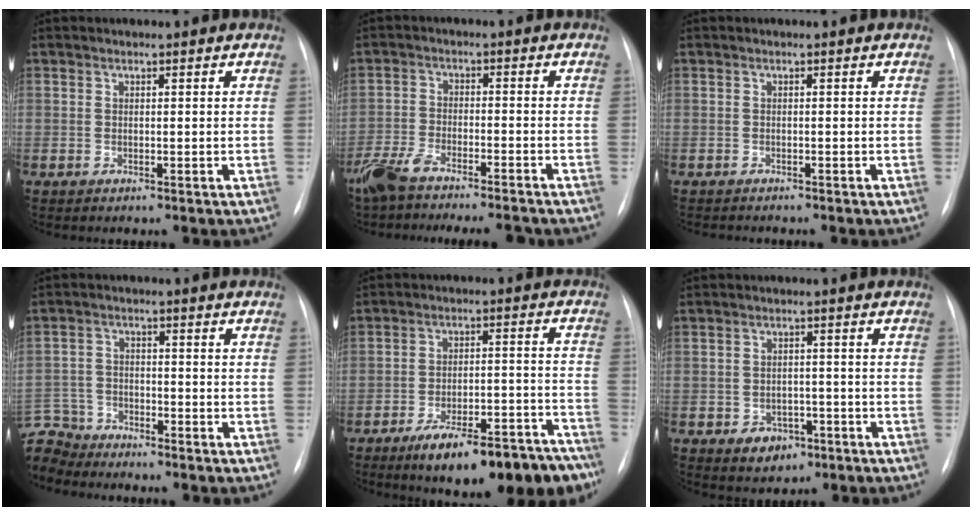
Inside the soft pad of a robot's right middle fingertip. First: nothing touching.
{"total": 11.9, "force": [-10.3, 2.0, 5.6], "torque": [-0.097, -0.005, -0.161]}
{"total": 1.9, "force": [-1.8, 0.3, 0.5], "torque": [-0.005, -0.005, -0.021]}
{"total": 8.3, "force": [-7.7, 3.0, 0.0], "torque": [-0.014, 0.009, -0.153]}
{"total": 16.9, "force": [-12.8, 4.7, 10.0], "torque": [-0.094, 0.041, -0.190]}
{"total": 4.4, "force": [-2.3, 3.3, 1.9], "torque": [-0.021, 0.009, -0.021]}